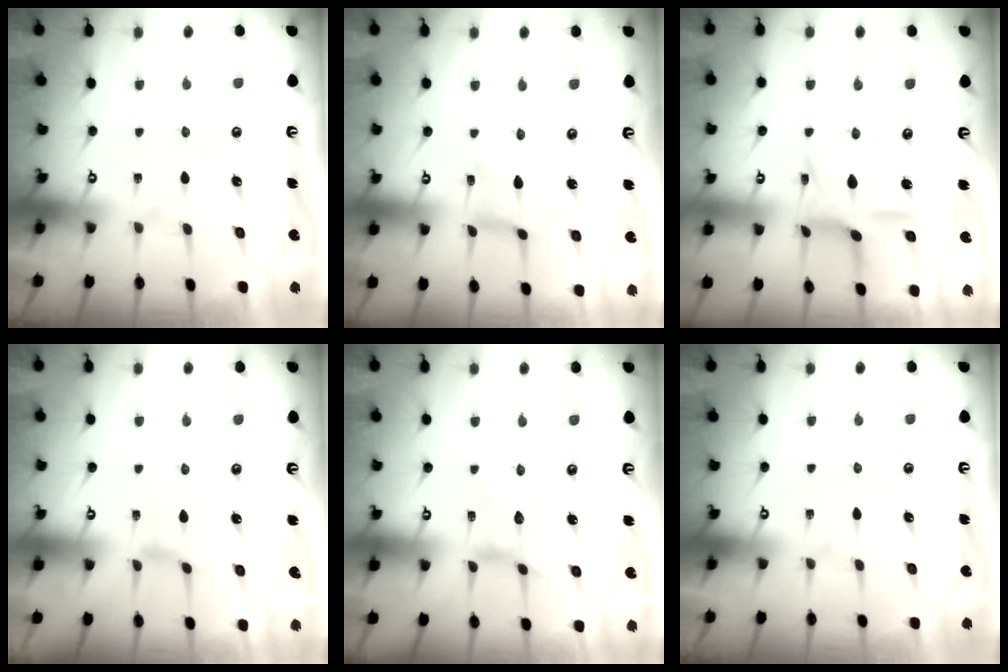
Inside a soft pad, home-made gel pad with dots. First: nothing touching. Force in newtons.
{"total": 0.5, "press": 0.5, "slide": 0.1}
{"total": 10.3, "press": 10.2, "slide": 0.8}
{"total": 0.0}
{"total": 1.4, "press": 1.4, "slide": 0.2}
{"total": 0.0}